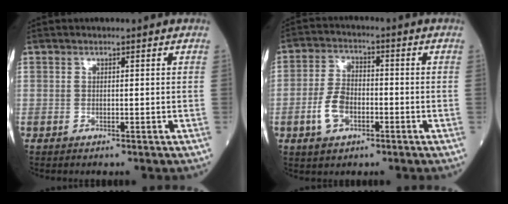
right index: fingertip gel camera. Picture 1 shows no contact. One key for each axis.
{"total": 7.5, "fx": -2.5, "fy": 4.5, "fz": 5.4, "tx": -0.120, "ty": 0.009, "tz": -0.046}